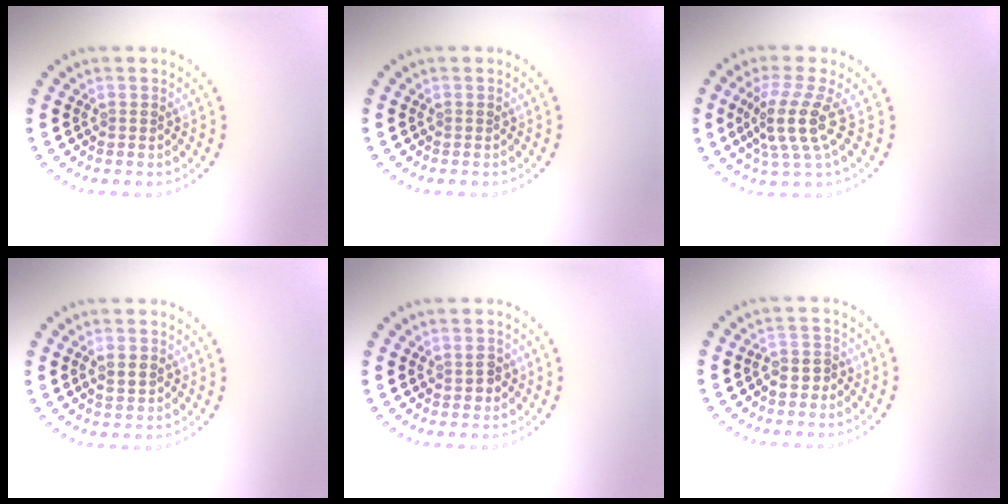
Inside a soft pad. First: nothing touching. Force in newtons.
{"total": 0.0}
{"total": 4.1, "press": 2.9, "slide": 2.9}
{"total": 1.3, "press": 1.2, "slide": 0.2}
{"total": 1.4, "press": 1.4, "slide": 0.2}
{"total": 1.4, "press": 1.2, "slide": 0.7}